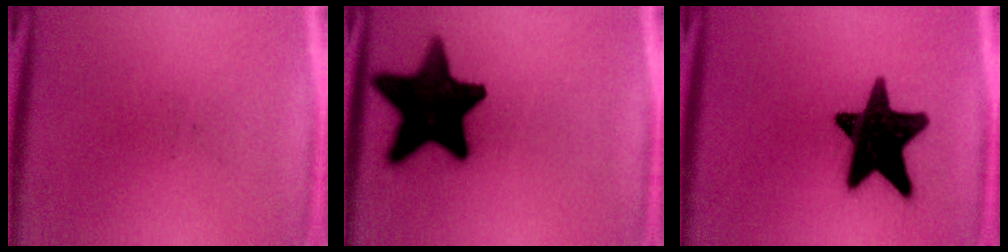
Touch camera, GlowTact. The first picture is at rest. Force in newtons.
{"total": 18.7}
{"total": 18.3}